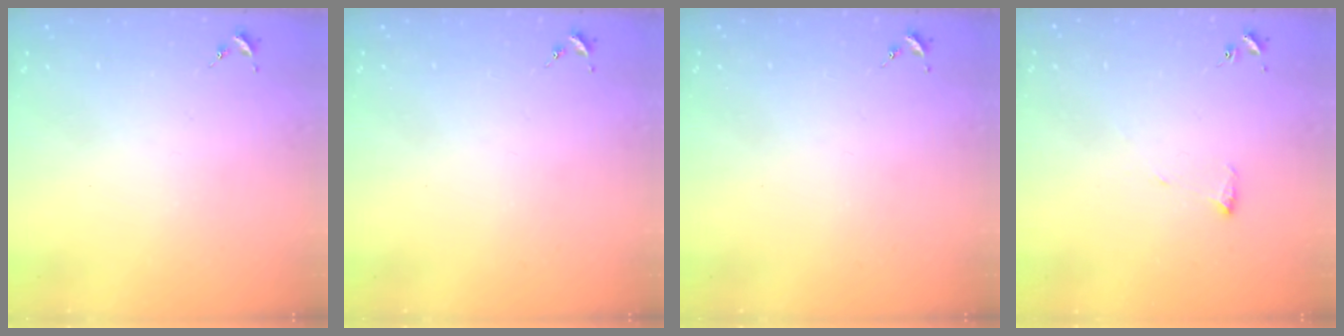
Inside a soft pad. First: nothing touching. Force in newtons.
{"total": 0.0}
{"total": 0.0}
{"total": 4.7, "press": 4.6, "slide": 0.6}